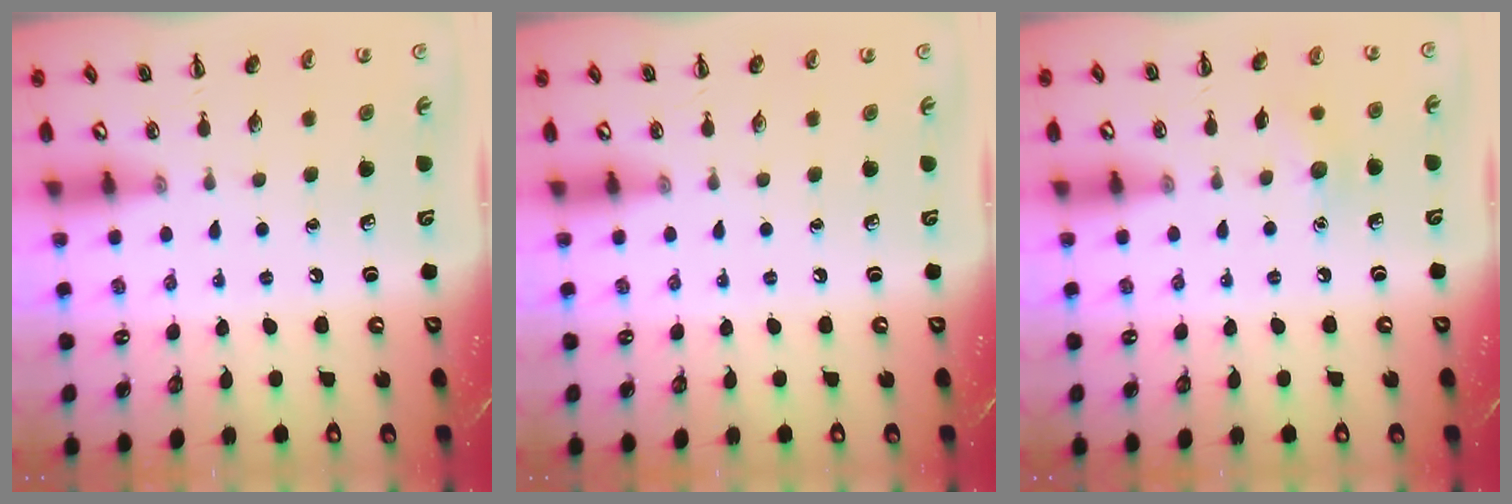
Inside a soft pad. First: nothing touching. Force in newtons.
{"total": 0.0}
{"total": 6.1, "press": 6.0, "slide": 1.3}